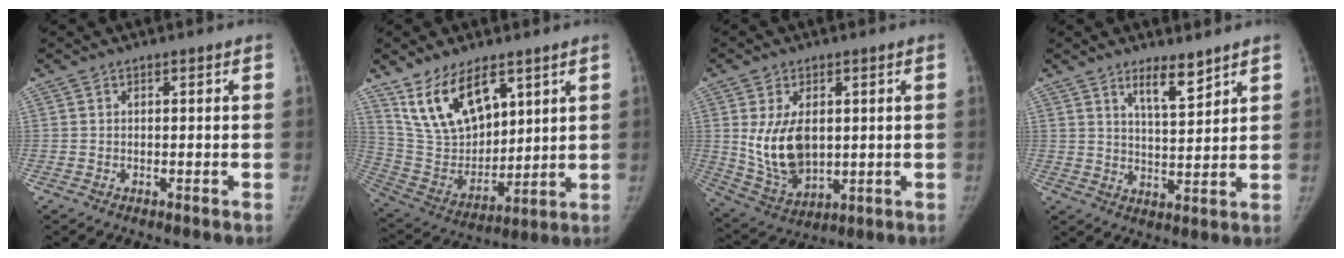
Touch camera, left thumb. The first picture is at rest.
{"total": 16.2, "force": [9.4, 8.6, 10.0], "torque": [-0.146, -0.045, 0.200]}
{"total": 11.6, "force": [1.5, 7.2, 9.0], "torque": [-0.147, -0.016, 0.049]}
{"total": 6.2, "force": [4.5, 1.5, 4.0], "torque": [-0.054, -0.040, 0.078]}